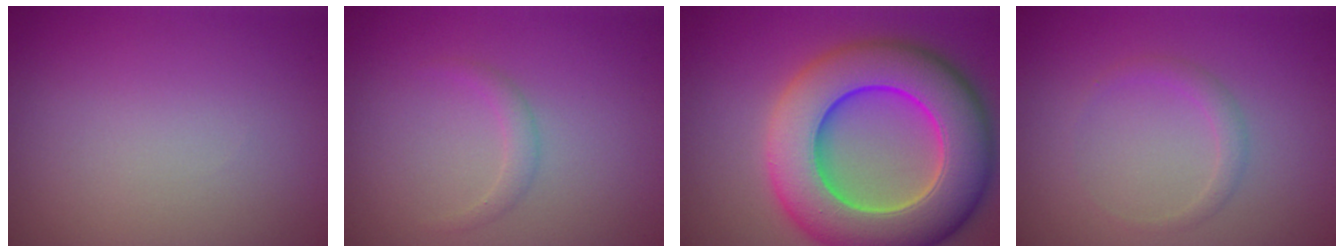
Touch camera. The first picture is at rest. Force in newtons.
{"total": 1.2, "press": 1.1, "slide": 0.1}
{"total": 13.3, "press": 13.1, "slide": 2.1}
{"total": 1.3, "press": 1.3, "slide": 0.0}